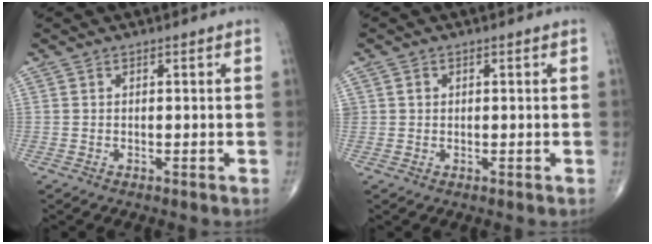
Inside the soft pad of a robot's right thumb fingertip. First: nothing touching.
{"total": 1.1, "force": [0.2, 1.1, 0.3], "torque": [0.002, 0.001, 0.003]}